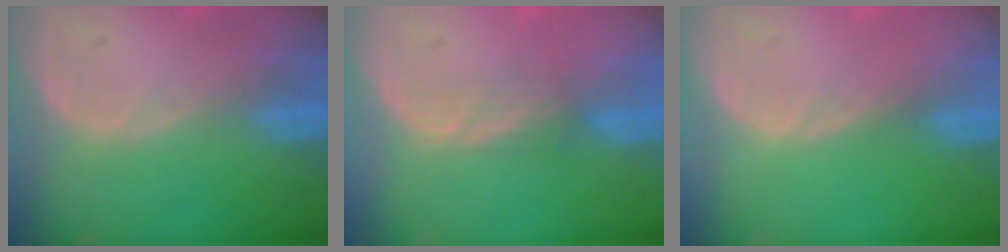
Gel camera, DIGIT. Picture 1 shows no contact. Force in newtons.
{"total": 2.3, "press": 2.2, "slide": 0.6}
{"total": 0.0}